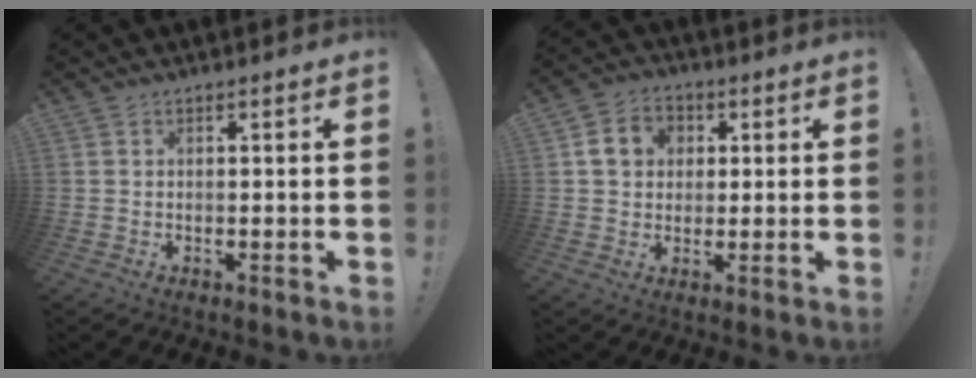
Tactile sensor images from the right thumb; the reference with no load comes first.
{"total": 8.8, "force": [2.0, 7.6, 4.0], "torque": [-0.062, 0.009, 0.044]}